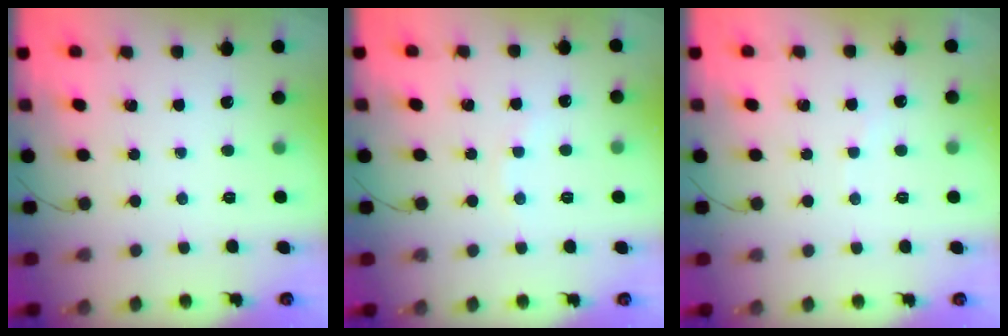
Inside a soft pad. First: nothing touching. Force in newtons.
{"total": 3.0, "press": 2.9, "slide": 0.9}
{"total": 2.7, "press": 2.7, "slide": 0.7}